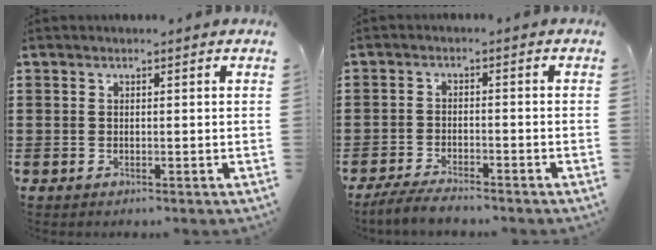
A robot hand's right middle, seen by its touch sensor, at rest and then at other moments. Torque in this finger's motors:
{"motor_torque": [2.00, -0.14, 0.24, 0.07]}